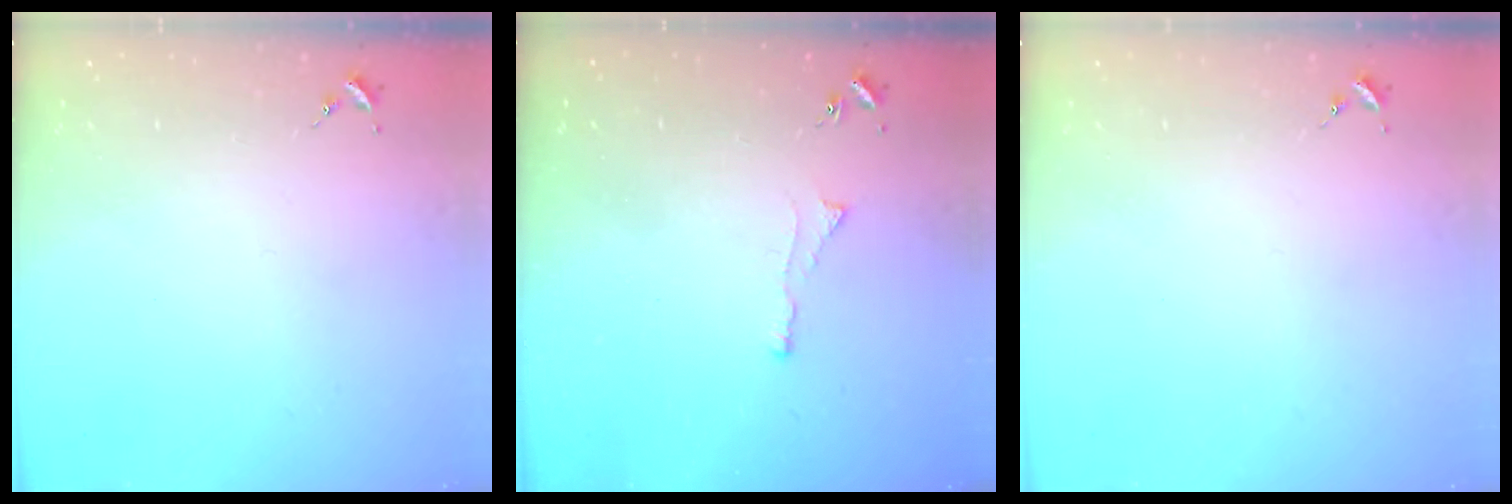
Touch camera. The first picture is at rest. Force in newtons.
{"total": 3.0, "press": 2.9, "slide": 0.5}
{"total": 0.0}